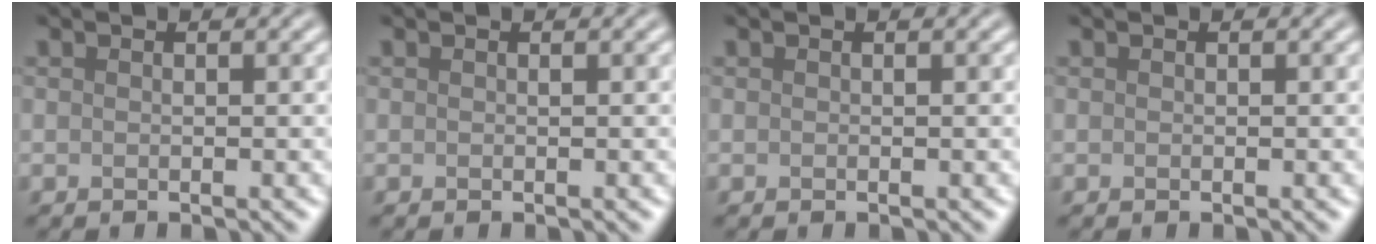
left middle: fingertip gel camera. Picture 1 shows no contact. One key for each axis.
{"total": 0.0}
{"total": 0.0}
{"total": 0.0}